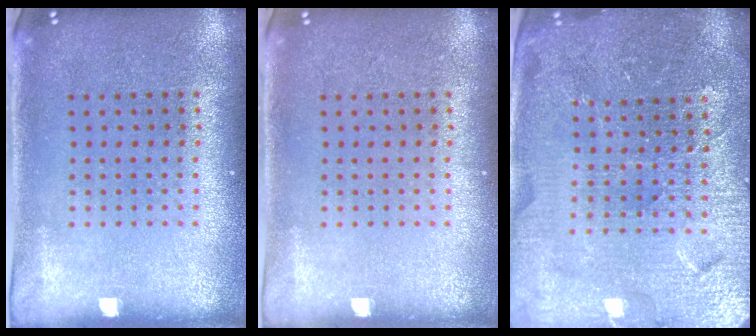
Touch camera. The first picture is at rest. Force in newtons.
{"total": 0.0}
{"total": 4.6, "press": 4.4, "slide": 1.5}